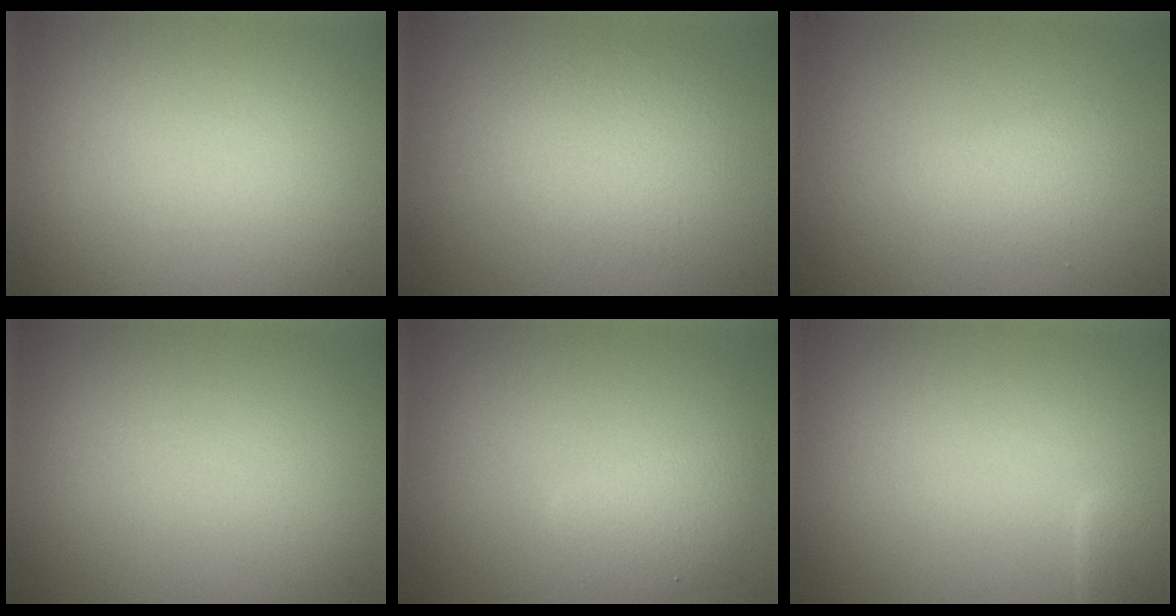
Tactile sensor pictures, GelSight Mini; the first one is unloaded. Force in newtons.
{"total": 3.0, "press": 3.0, "slide": 0.1}
{"total": 1.8, "press": 1.8, "slide": 0.1}
{"total": 0.0}
{"total": 2.2, "press": 2.2, "slide": 0.1}
{"total": 1.5, "press": 1.5, "slide": 0.1}